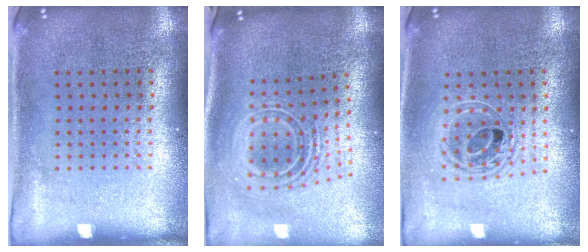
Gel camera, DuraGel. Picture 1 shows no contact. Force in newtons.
{"total": 2.7, "press": 1.8, "slide": 1.9}
{"total": 1.6, "press": 1.4, "slide": 0.9}